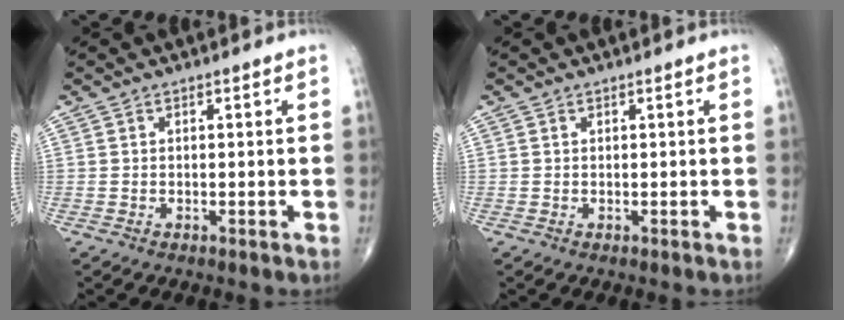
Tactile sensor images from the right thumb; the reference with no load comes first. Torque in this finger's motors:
{"motor_torque": [-0.10, -0.08, 0.17, 0.15, 0.01]}